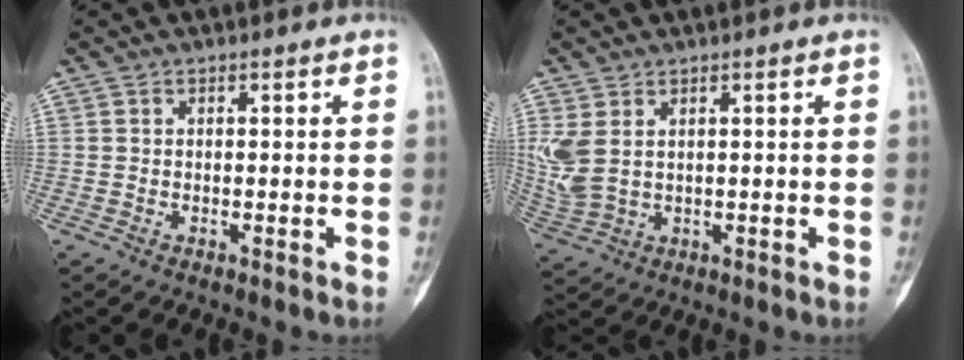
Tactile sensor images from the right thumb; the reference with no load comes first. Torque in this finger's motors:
{"motor_torque": [-0.18, 0.03, 0.86, 0.22, 0.25]}